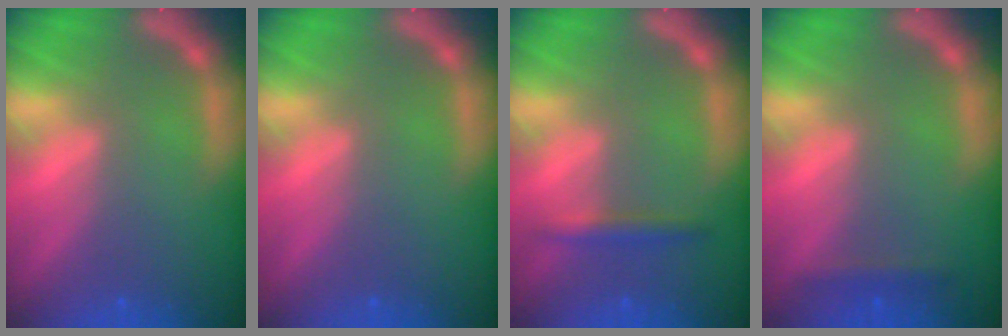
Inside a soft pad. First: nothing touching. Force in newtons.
{"total": 0.0}
{"total": 1.9}
{"total": 1.4}